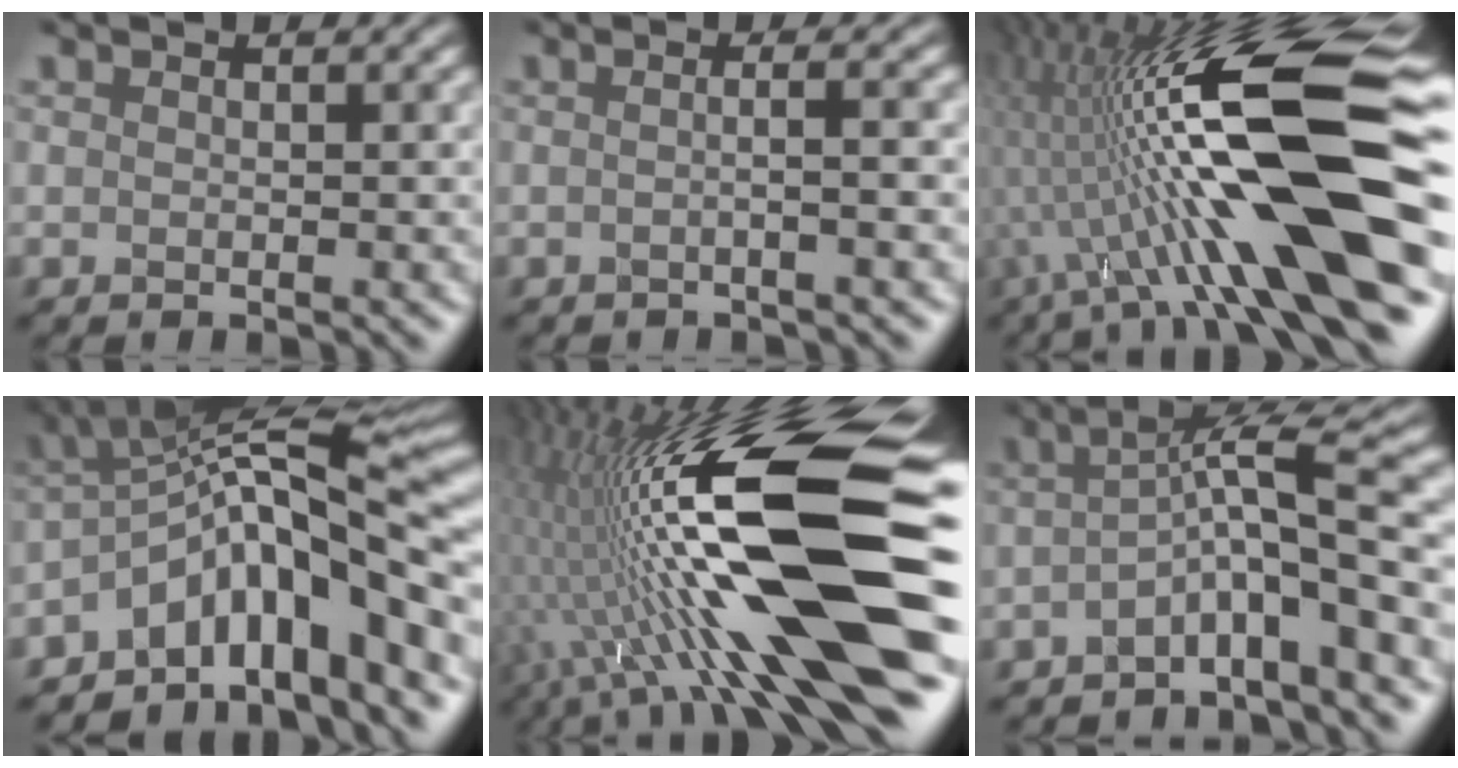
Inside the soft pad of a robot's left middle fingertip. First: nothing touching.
{"total": 1.7, "force": [-0.6, 0.2, 1.6], "torque": [-0.013, 0.002, -0.008]}
{"total": 14.2, "force": [-1.7, 3.2, 13.7], "torque": [-0.242, 0.020, -0.015]}
{"total": 11.1, "force": [-4.4, 2.8, 9.8], "torque": [-0.149, 0.031, -0.049]}
{"total": 15.5, "force": [-0.2, 3.8, 15.0], "torque": [-0.273, 0.016, 0.013]}
{"total": 6.7, "force": [-2.3, 0.6, 6.3], "torque": [-0.100, 0.031, -0.035]}